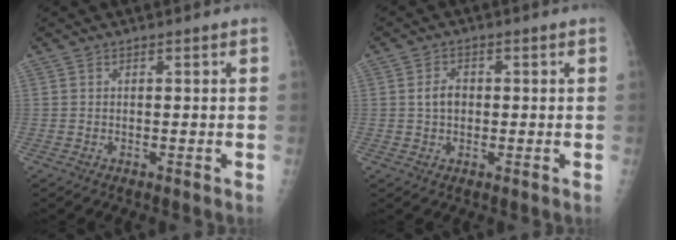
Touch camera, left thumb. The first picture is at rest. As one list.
[{"total": 3.4, "force": [0.2, 2.6, 2.2], "torque": [-0.033, 0.006, 0.002]}]